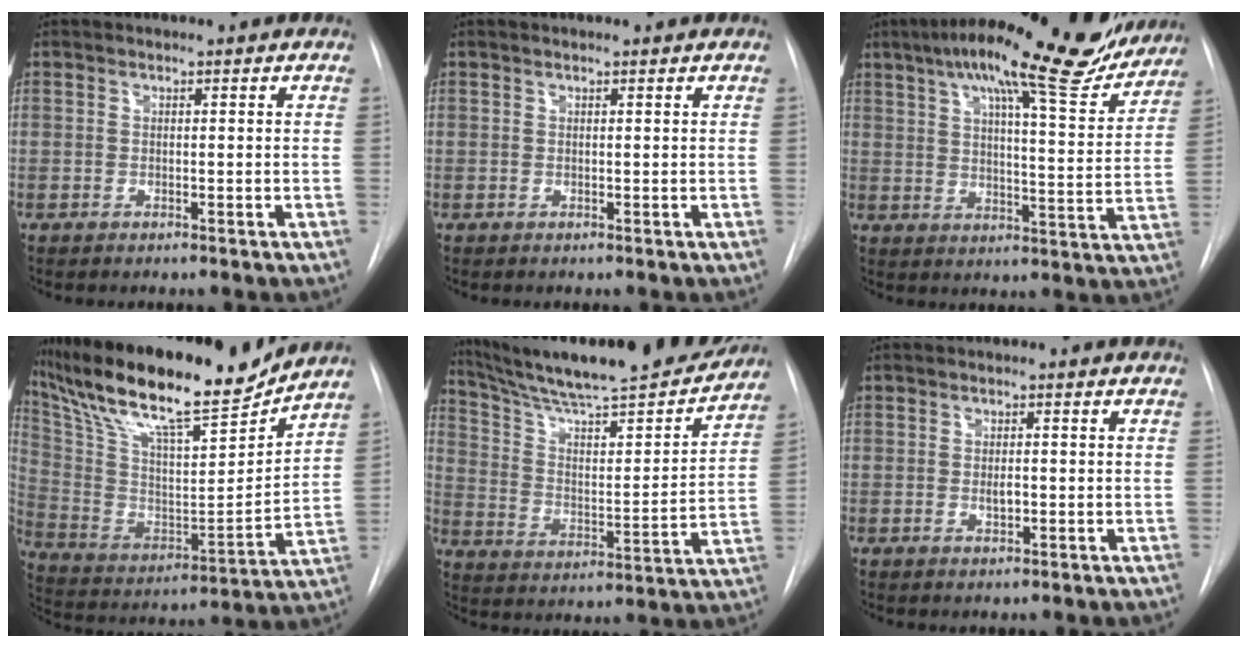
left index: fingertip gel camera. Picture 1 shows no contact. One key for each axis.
{"total": 0.6, "fx": 0.5, "fy": 0.0, "fz": 0.3, "tx": -0.010, "ty": 0.007, "tz": 0.010}
{"total": 22.4, "fx": 17.3, "fy": 4.3, "fz": 13.6, "tx": -0.212, "ty": 0.016, "tz": 0.232}
{"total": 24.6, "fx": 20.1, "fy": 3.6, "fz": 13.7, "tx": -0.266, "ty": 0.000, "tz": 0.337}
{"total": 25.0, "fx": 22.3, "fy": 2.5, "fz": 11.1, "tx": -0.181, "ty": -0.032, "tz": 0.326}
{"total": 1.6, "fx": -0.2, "fy": 0.6, "fz": 1.5, "tx": -0.027, "ty": -0.001, "tz": -0.002}